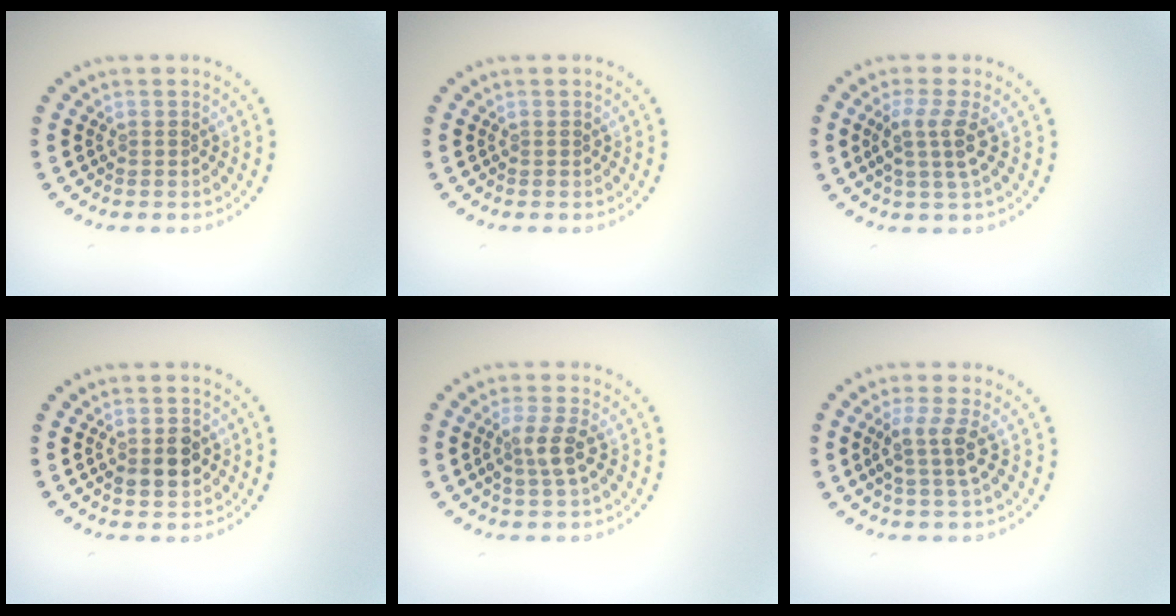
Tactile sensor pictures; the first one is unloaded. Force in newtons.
{"total": 0.0}
{"total": 2.7, "press": 2.1, "slide": 1.6}
{"total": 3.0, "press": 3.0, "slide": 0.2}
{"total": 2.5, "press": 2.3, "slide": 0.9}
{"total": 2.8, "press": 2.2, "slide": 1.6}